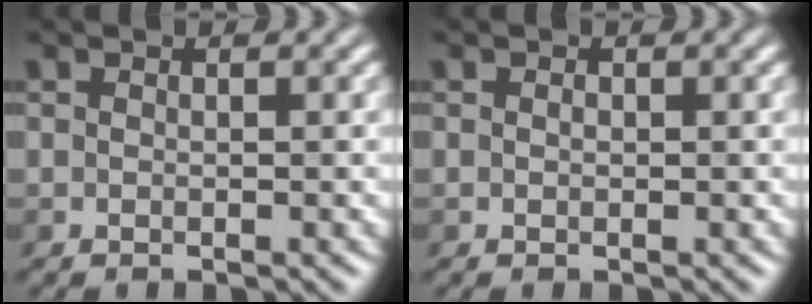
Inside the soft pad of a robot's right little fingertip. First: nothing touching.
{"total": 0.7, "force": [0.3, 0.5, 0.4], "torque": [-0.002, 0.006, -0.007]}